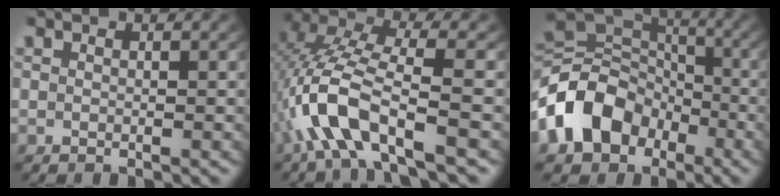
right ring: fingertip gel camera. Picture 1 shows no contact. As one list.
[{"total": 6.5, "force": [-0.9, 3.2, 5.6], "torque": [-0.158, -0.020, -0.005]}, {"total": 12.1, "force": [-2.4, 10.2, 6.0], "torque": [-0.138, -0.031, -0.033]}]